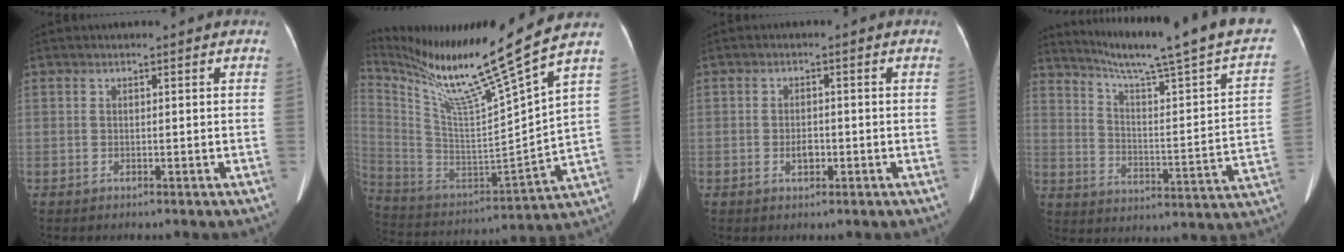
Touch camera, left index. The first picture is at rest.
{"total": 21.5, "force": [16.5, -2.4, 13.6], "torque": [-0.247, -0.049, 0.288]}
{"total": 2.1, "force": [-0.8, 1.1, 1.6], "torque": [-0.028, 0.003, -0.012]}
{"total": 24.8, "force": [20.6, 0.2, 13.9], "torque": [-0.210, -0.052, 0.272]}